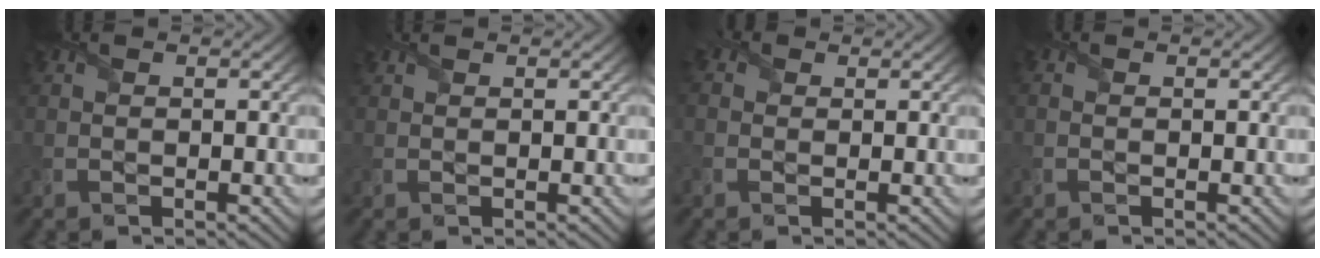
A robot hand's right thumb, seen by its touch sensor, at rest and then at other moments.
{"total": 0.9, "force": [0.9, 0.1, 0.0], "torque": [-0.005, 0.004, 0.017]}
{"total": 1.9, "force": [0.5, 1.6, 0.9], "torque": [-0.030, 0.004, 0.002]}
{"total": 0.8, "force": [-0.1, 0.6, 0.5], "torque": [-0.012, -0.001, -0.002]}